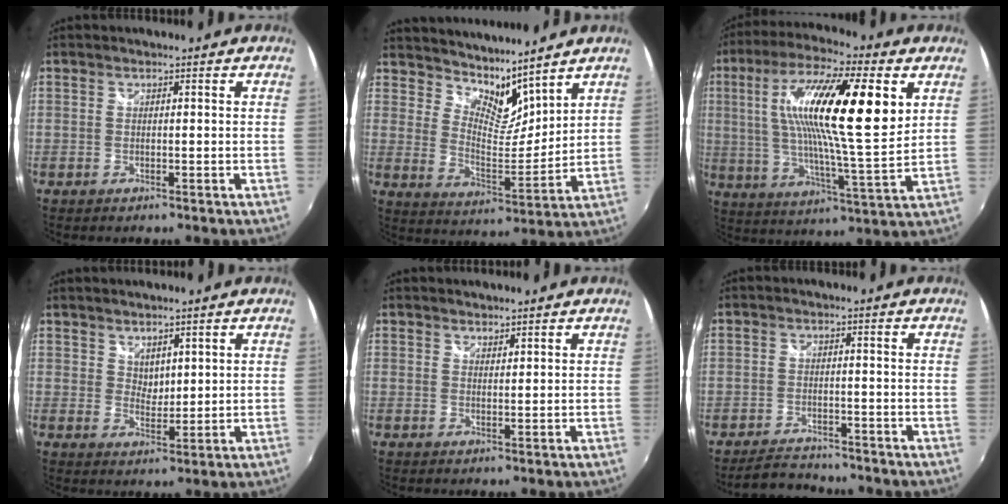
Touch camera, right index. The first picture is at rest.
{"total": 8.9, "force": [7.9, 2.8, 2.9], "torque": [-0.045, -0.014, 0.143]}
{"total": 21.2, "force": [6.4, 4.2, 19.7], "torque": [-0.341, 0.012, 0.101]}
{"total": 3.1, "force": [2.1, 2.0, 1.0], "torque": [-0.008, 0.000, 0.040]}
{"total": 1.2, "force": [1.1, 0.4, 0.1], "torque": [0.000, 0.001, 0.019]}
{"total": 5.1, "force": [-4.7, 1.7, 0.5], "torque": [-0.031, 0.007, -0.079]}